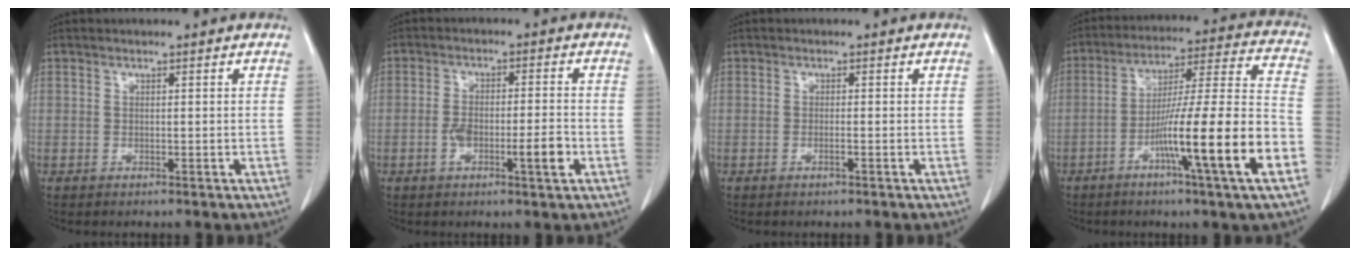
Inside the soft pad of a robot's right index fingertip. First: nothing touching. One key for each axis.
{"total": 6.3, "fx": -2.1, "fy": 1.1, "fz": 5.8, "tx": -0.104, "ty": 0.006, "tz": -0.033}
{"total": 0.9, "fx": -0.4, "fy": 0.0, "fz": 0.8, "tx": -0.018, "ty": -0.001, "tz": -0.007}
{"total": 18.5, "fx": -7.2, "fy": -0.8, "fz": 17.0, "tx": -0.267, "ty": -0.005, "tz": -0.119}